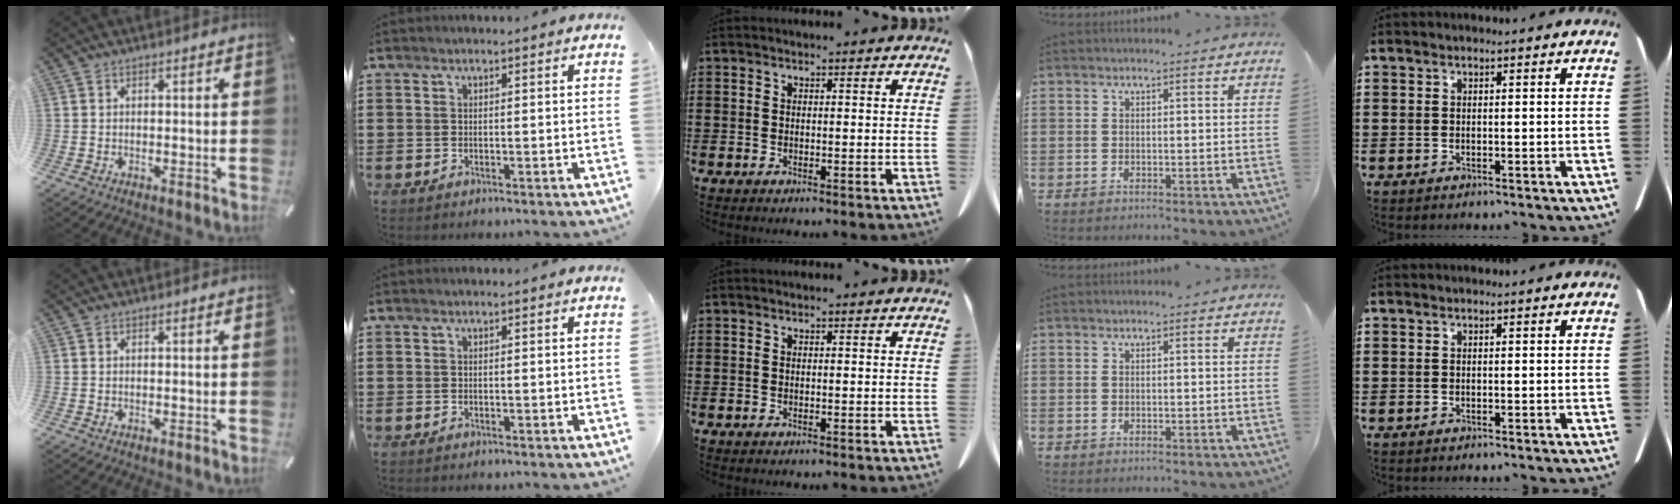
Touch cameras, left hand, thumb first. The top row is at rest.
{}